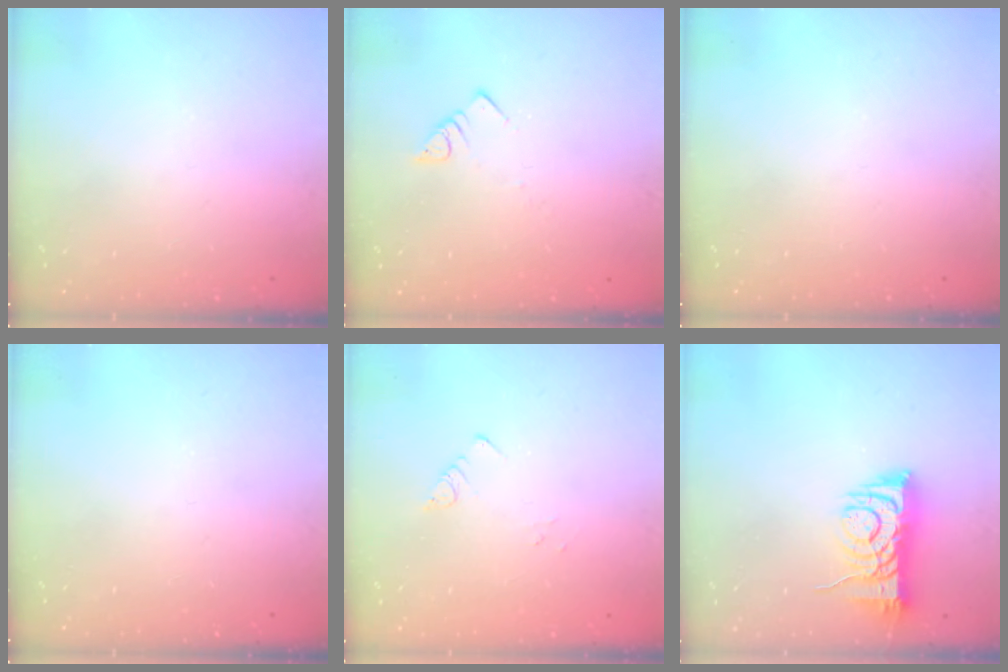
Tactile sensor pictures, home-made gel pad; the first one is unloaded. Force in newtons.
{"total": 3.0, "press": 3.0, "slide": 0.1}
{"total": 0.0}
{"total": 0.0}
{"total": 1.9, "press": 1.9, "slide": 0.2}
{"total": 7.6, "press": 7.5, "slide": 1.2}